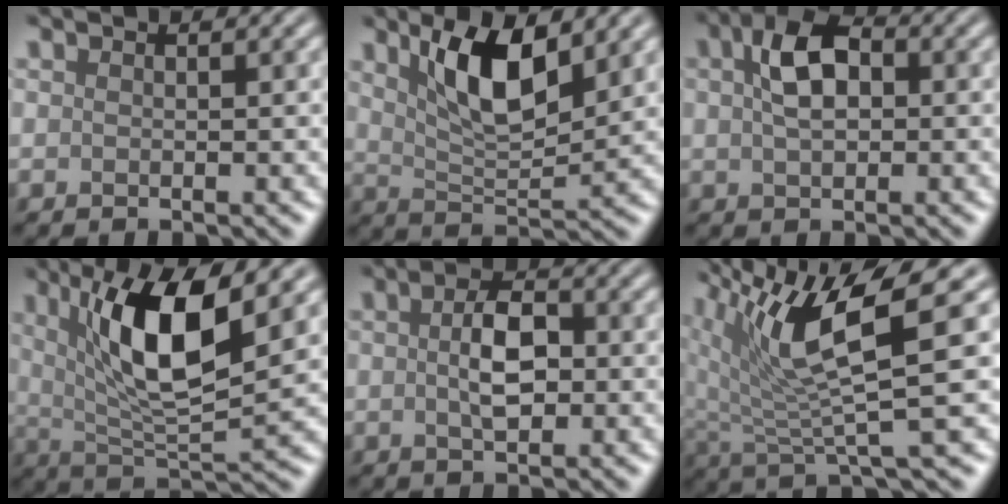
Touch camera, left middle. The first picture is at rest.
{"total": 6.5, "force": [3.0, 2.3, 5.3], "torque": [-0.102, -0.002, 0.054]}
{"total": 4.5, "force": [1.0, 2.6, 3.5], "torque": [-0.068, 0.010, 0.010]}
{"total": 8.8, "force": [3.0, 2.4, 7.9], "torque": [-0.135, -0.011, 0.055]}
{"total": 3.5, "force": [0.1, 1.7, 3.1], "torque": [-0.063, 0.003, -0.001]}
{"total": 8.4, "force": [3.4, 1.9, 7.4], "torque": [-0.142, -0.001, 0.062]}